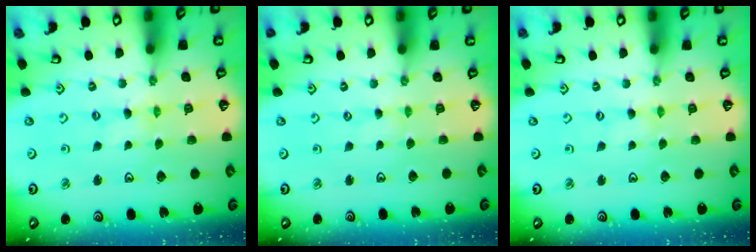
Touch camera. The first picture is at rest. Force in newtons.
{"total": 0.0}
{"total": 0.0}